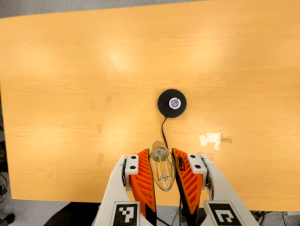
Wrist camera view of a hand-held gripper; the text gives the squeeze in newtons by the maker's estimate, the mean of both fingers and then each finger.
{"total": 18.1, "left": 19.9, "right": 16.2}